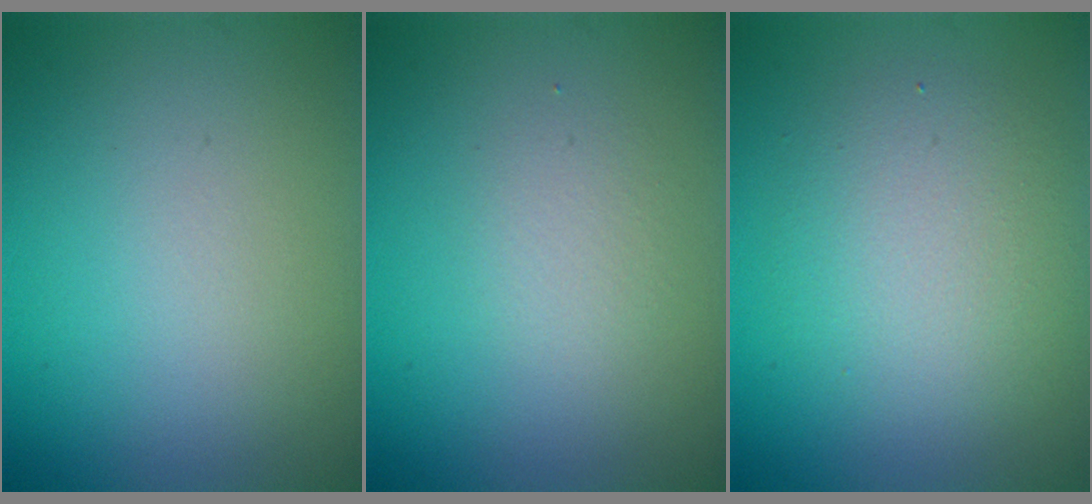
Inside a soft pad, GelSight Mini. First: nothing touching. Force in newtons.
{"total": 1.3, "press": 1.3, "slide": 0.1}
{"total": 4.0, "press": 4.0, "slide": 0.2}